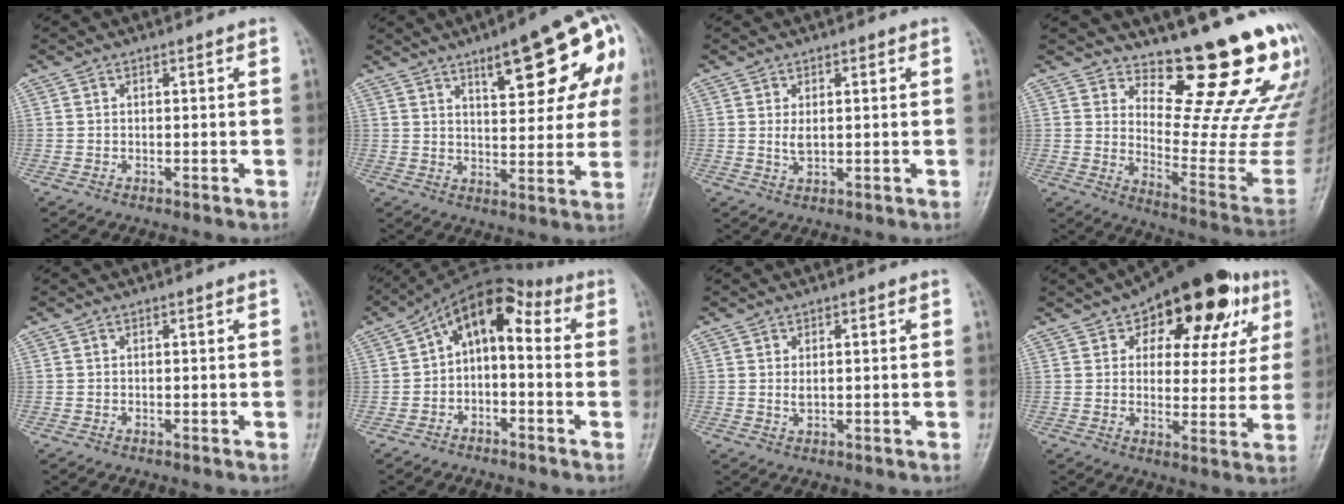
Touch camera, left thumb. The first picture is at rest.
{"total": 18.7, "force": [7.4, 6.2, 16.0], "torque": [-0.177, -0.008, 0.092]}
{"total": 2.6, "force": [0.6, 1.3, 2.2], "torque": [-0.036, -0.004, 0.014]}
{"total": 21.3, "force": [16.2, 4.9, 12.9], "torque": [-0.135, -0.162, 0.223]}
{"total": 0.0}
{"total": 9.4, "force": [0.4, 5.5, 7.6], "torque": [-0.097, 0.045, -0.009]}
{"total": 2.0, "force": [0.5, 1.1, 1.7], "torque": [-0.027, 0.000, 0.012]}
{"total": 20.6, "force": [10.0, 10.8, 14.4], "torque": [-0.146, -0.005, 0.136]}